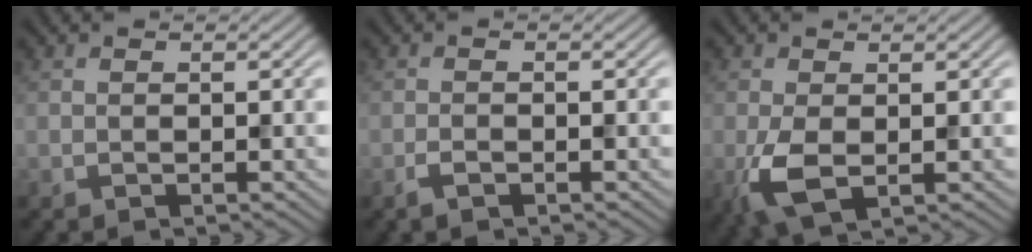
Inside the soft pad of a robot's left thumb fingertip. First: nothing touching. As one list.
[{"total": 1.3, "force": [-0.9, 0.4, 0.9], "torque": [-0.020, 0.000, -0.018]}, {"total": 4.8, "force": [-0.9, 2.6, 4.0], "torque": [-0.100, -0.012, -0.018]}]